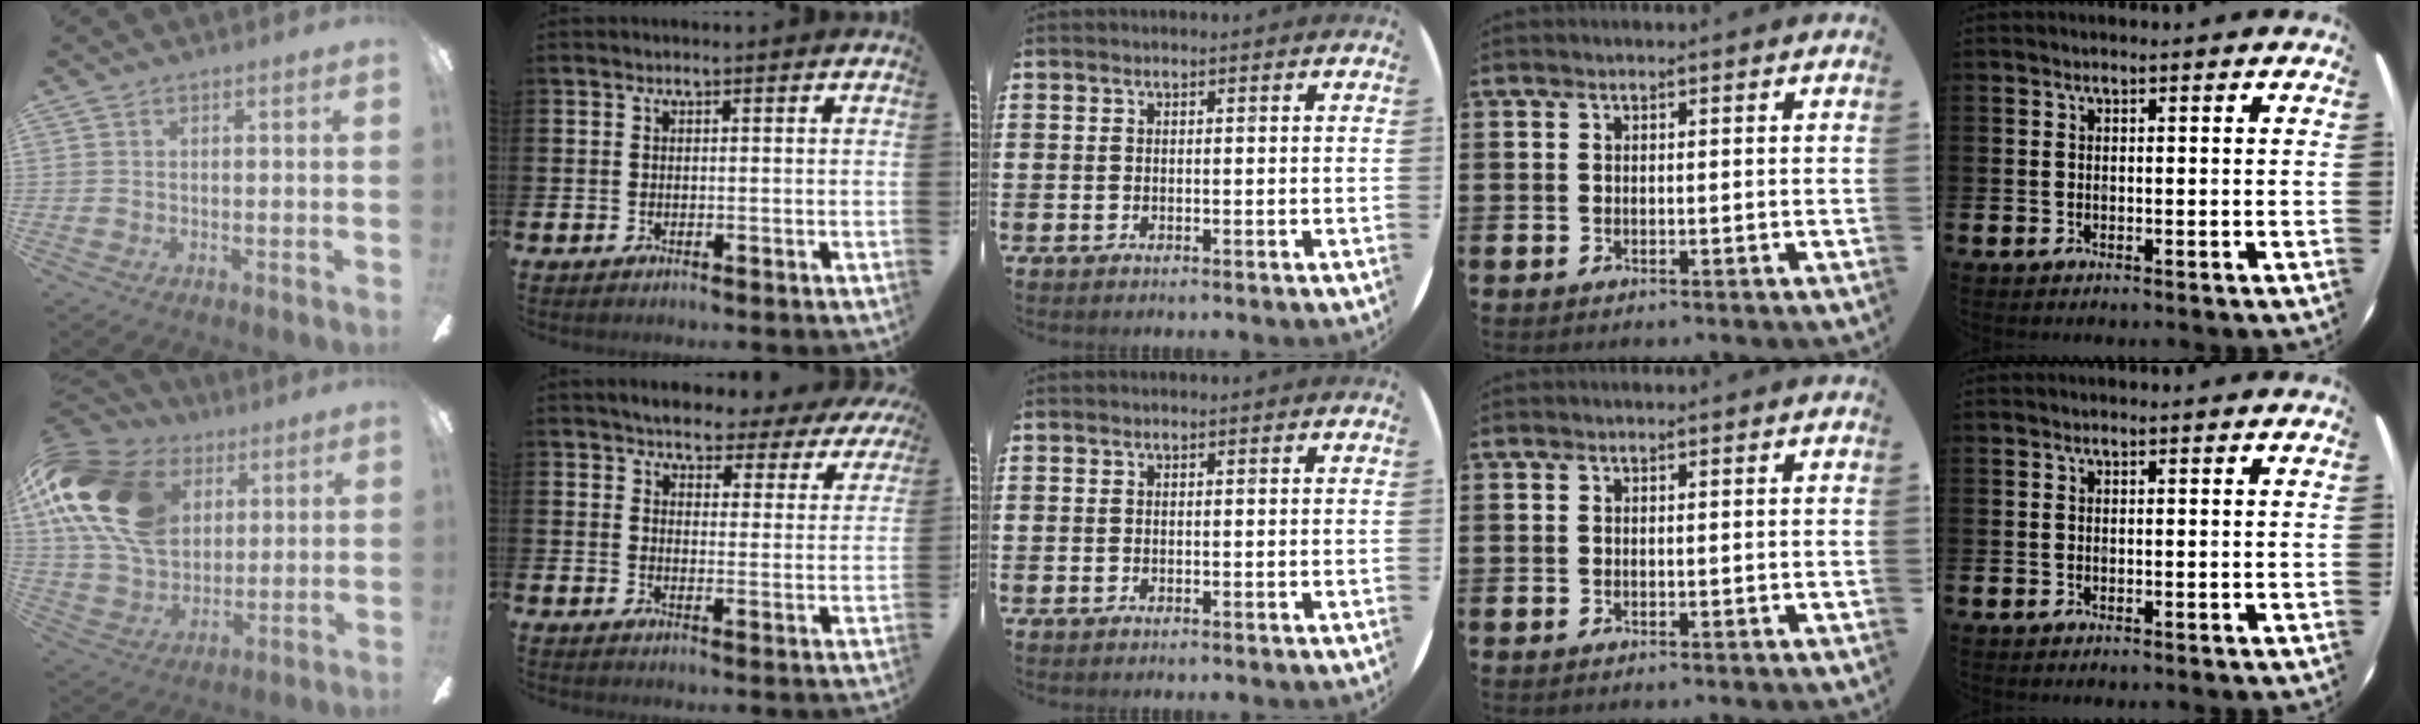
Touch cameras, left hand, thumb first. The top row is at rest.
{"thumb": {"total": 21.2, "force": [7.9, 14.6, 13.3], "torque": [-0.293, -0.011, 0.143]}, "index": {"total": 3.9, "force": [3.7, 1.0, 0.6], "torque": [-0.028, -0.028, 0.060]}}